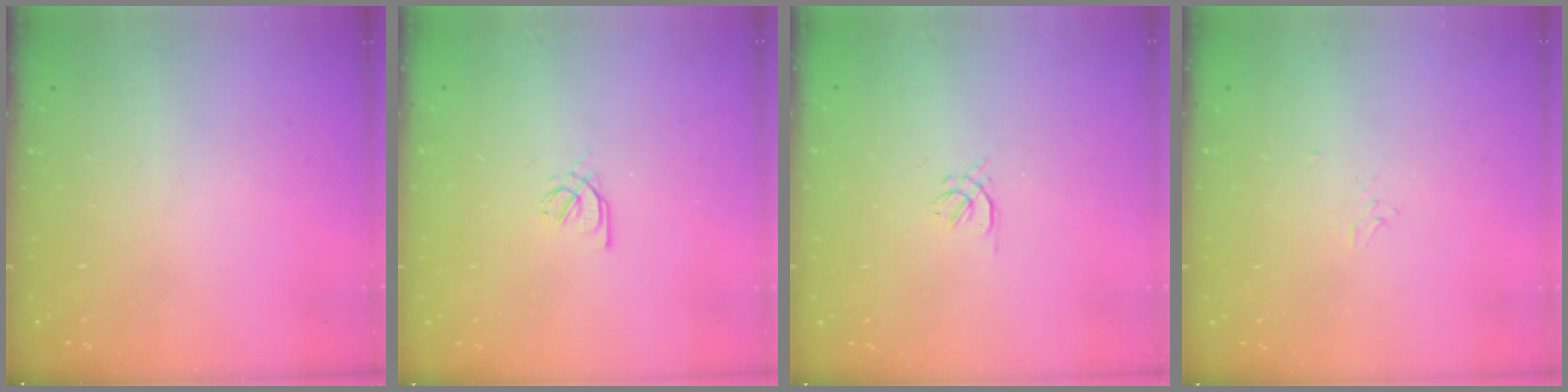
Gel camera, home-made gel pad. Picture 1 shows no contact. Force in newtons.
{"total": 2.4, "press": 2.4, "slide": 0.5}
{"total": 1.6, "press": 1.5, "slide": 0.6}
{"total": 4.1, "press": 4.0, "slide": 0.5}